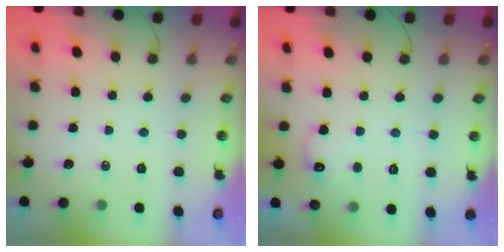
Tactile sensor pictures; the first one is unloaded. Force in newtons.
{"total": 8.6, "press": 8.6, "slide": 0.4}